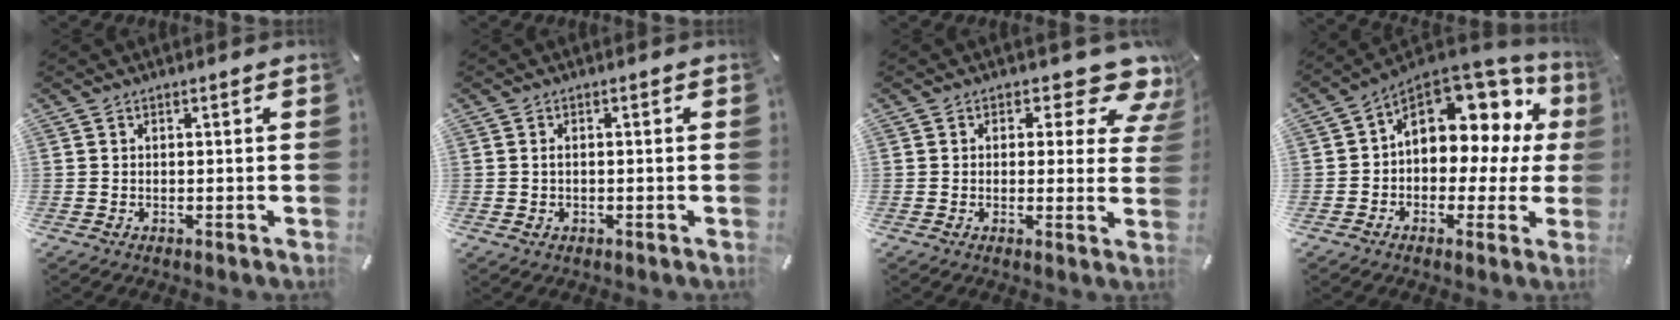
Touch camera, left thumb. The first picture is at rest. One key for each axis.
{"total": 1.5, "fx": -0.2, "fy": 0.9, "fz": 1.1, "tx": -0.023, "ty": 0.002, "tz": -0.004}
{"total": 9.1, "fx": 5.7, "fy": 4.2, "fz": 5.7, "tx": -0.060, "ty": -0.043, "tz": 0.093}
{"total": 12.1, "fx": 5.1, "fy": 8.3, "fz": 7.3, "tx": -0.104, "ty": -0.047, "tz": 0.090}